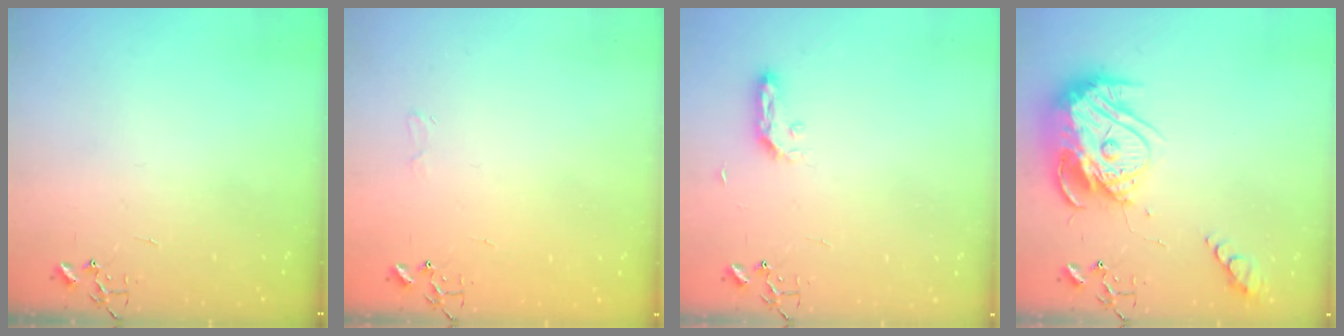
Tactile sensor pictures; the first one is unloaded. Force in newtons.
{"total": 4.8, "press": 4.8, "slide": 0.6}
{"total": 5.1, "press": 5.1, "slide": 0.6}
{"total": 19.3, "press": 19.2, "slide": 1.7}